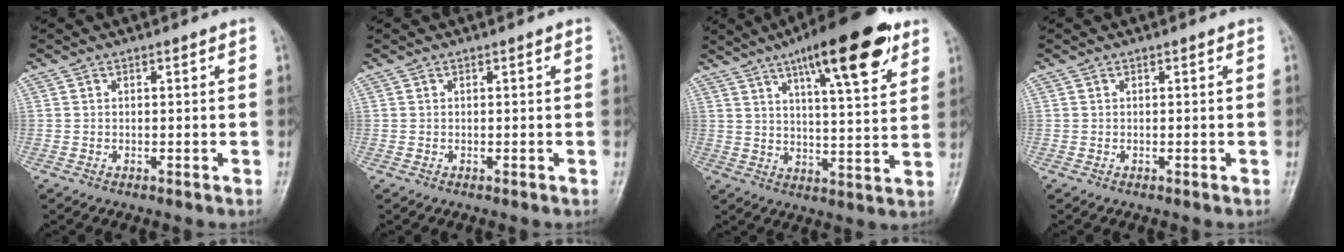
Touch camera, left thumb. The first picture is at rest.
{"total": 0.0}
{"total": 18.1, "force": [10.1, 4.7, 14.2], "torque": [-0.188, -0.034, 0.150]}
{"total": 0.0}